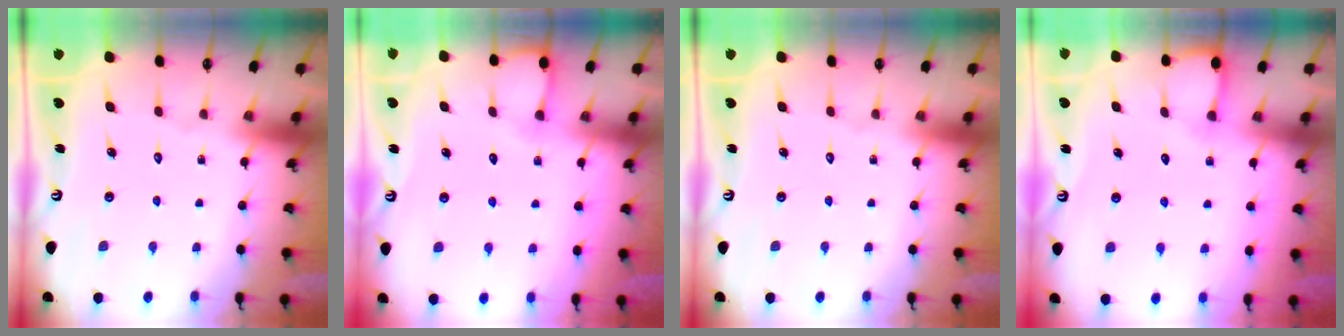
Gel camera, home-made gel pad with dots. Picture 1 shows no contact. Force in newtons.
{"total": 3.5, "press": 3.5, "slide": 0.5}
{"total": 0.0}
{"total": 3.9, "press": 3.9, "slide": 0.4}